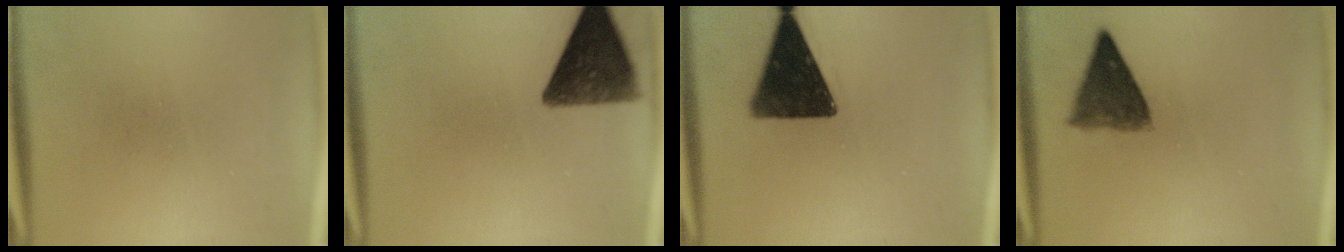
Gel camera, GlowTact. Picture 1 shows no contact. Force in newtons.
{"total": 11.8}
{"total": 15.0}
{"total": 7.3}